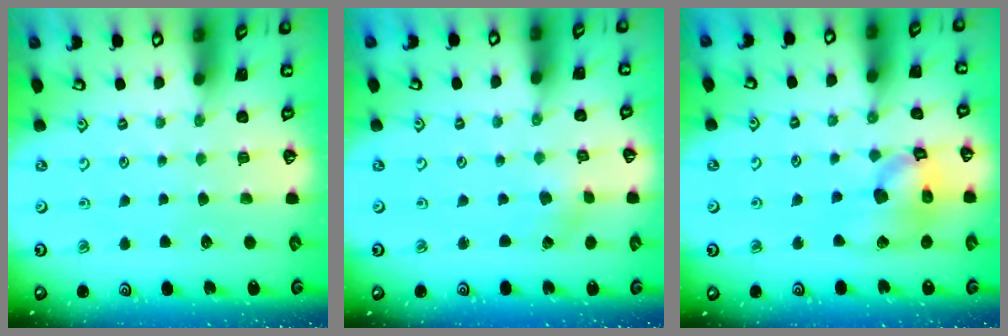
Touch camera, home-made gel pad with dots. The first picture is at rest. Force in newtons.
{"total": 0.7, "press": 0.6, "slide": 0.2}
{"total": 17.2, "press": 17.0, "slide": 2.5}